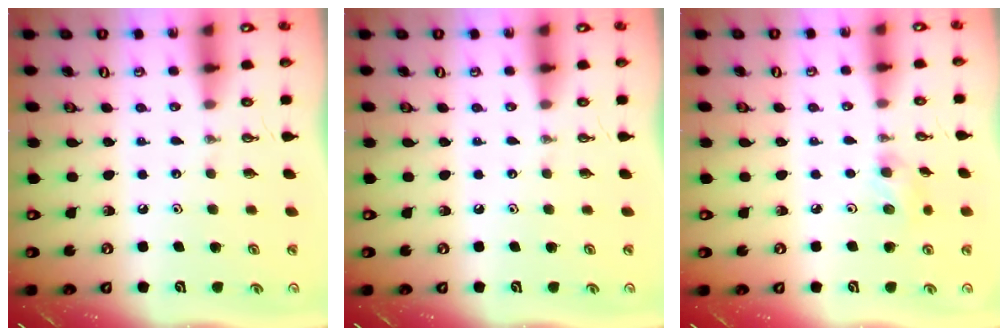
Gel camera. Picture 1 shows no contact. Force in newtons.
{"total": 0.0}
{"total": 6.3, "press": 5.4, "slide": 3.3}